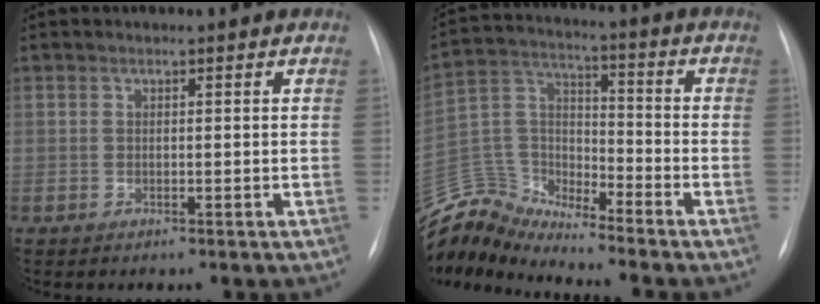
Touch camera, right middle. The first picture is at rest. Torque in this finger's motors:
{"motor_torque": [-0.33, -0.27, -0.07, -0.08]}